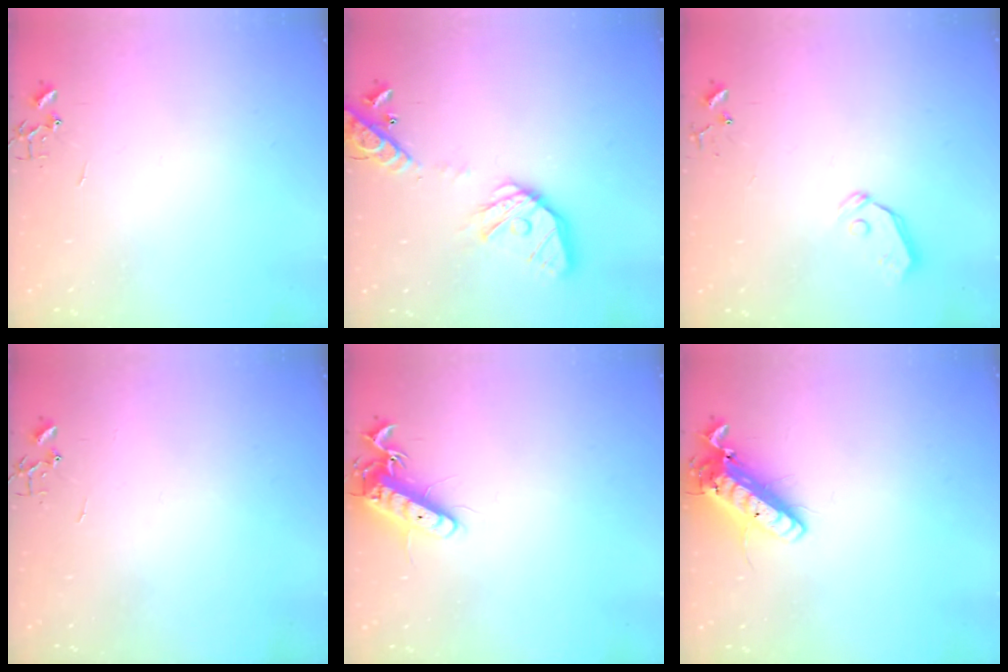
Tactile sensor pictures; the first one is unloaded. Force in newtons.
{"total": 16.7, "press": 16.5, "slide": 2.5}
{"total": 5.3, "press": 5.3, "slide": 0.2}
{"total": 0.0}
{"total": 12.7, "press": 12.6, "slide": 1.5}
{"total": 15.3, "press": 15.1, "slide": 2.8}